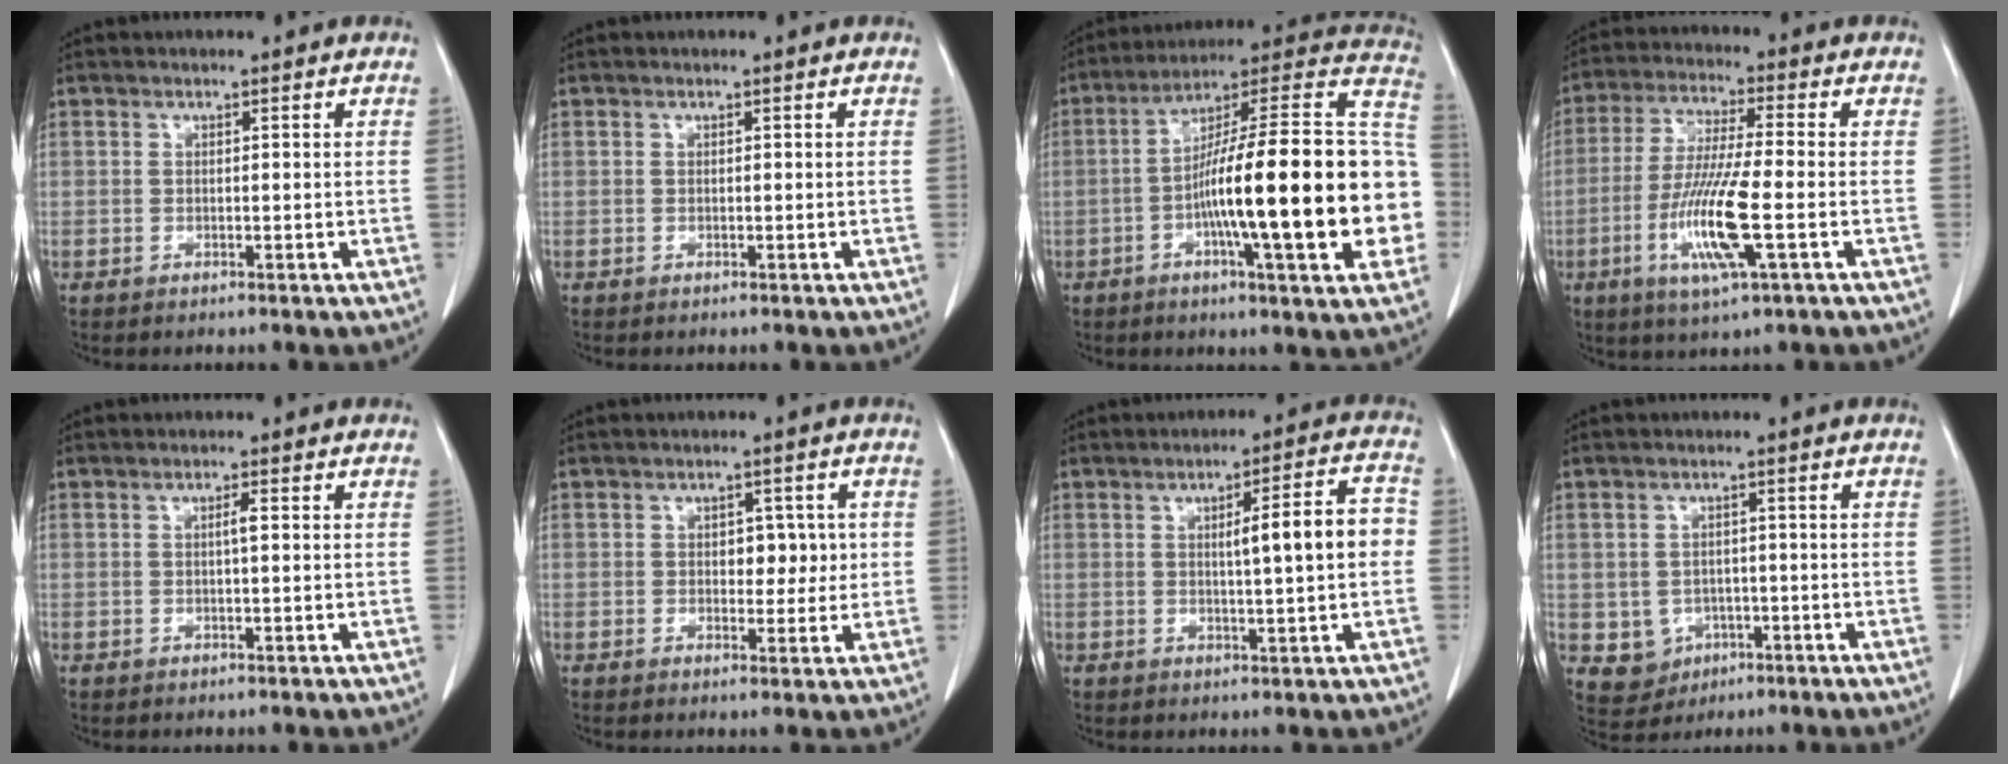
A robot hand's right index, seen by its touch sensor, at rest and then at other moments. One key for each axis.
{"total": 0.0}
{"total": 27.4, "fx": -4.2, "fy": 3.0, "fz": 26.9, "tx": -0.321, "ty": 0.021, "tz": -0.076}
{"total": 11.9, "fx": -3.5, "fy": 0.6, "fz": 11.3, "tx": -0.230, "ty": -0.017, "tz": -0.068}
{"total": 1.2, "fx": 0.1, "fy": 0.0, "fz": 1.2, "tx": -0.023, "ty": 0.003, "tz": 0.001}
{"total": 4.1, "fx": 0.4, "fy": 2.5, "fz": 3.1, "tx": -0.031, "ty": 0.007, "tz": 0.009}
{"total": 8.5, "fx": 0.4, "fy": 0.8, "fz": 8.5, "tx": -0.118, "ty": 0.019, "tz": 0.005}
{"total": 4.9, "fx": -1.3, "fy": 4.6, "fz": 1.1, "tx": -0.013, "ty": 0.006, "tz": -0.007}